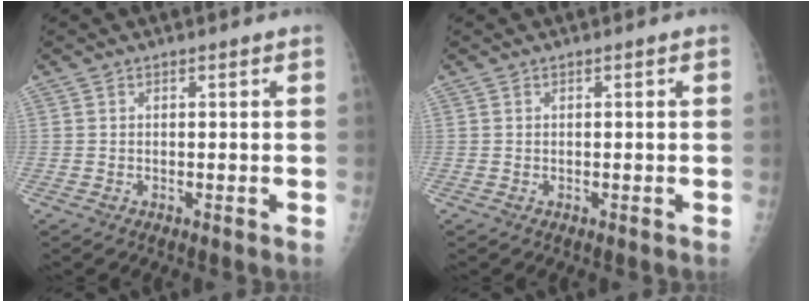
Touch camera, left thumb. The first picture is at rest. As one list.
[{"total": 0.0}]